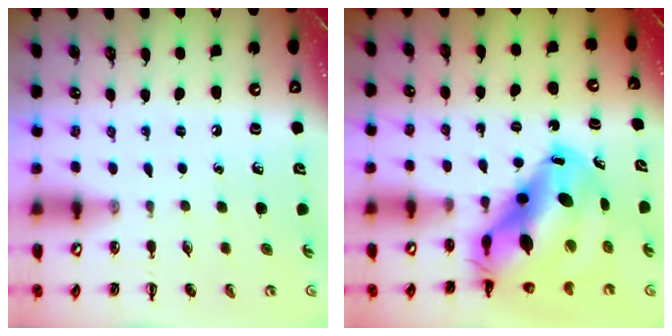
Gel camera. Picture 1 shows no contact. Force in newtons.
{"total": 15.8, "press": 15.2, "slide": 4.2}